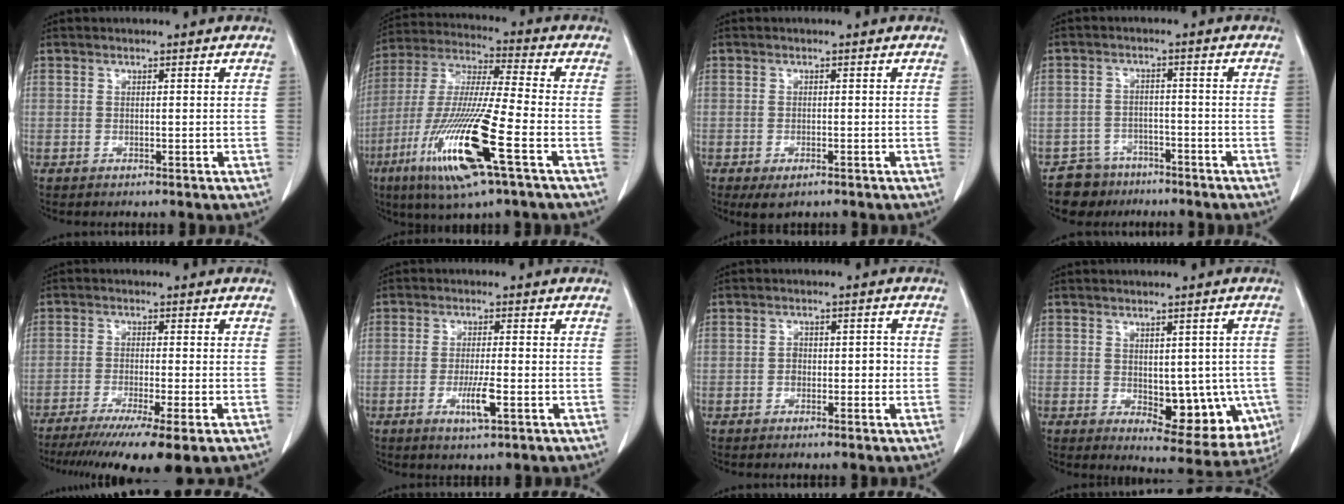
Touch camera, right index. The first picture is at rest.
{"total": 19.1, "force": [-7.6, 0.9, 17.5], "torque": [-0.383, -0.034, -0.145]}
{"total": 2.4, "force": [-1.3, 1.2, 1.6], "torque": [-0.027, -0.004, -0.011]}
{"total": 5.3, "force": [-3.8, 3.6, -0.7], "torque": [0.018, 0.013, -0.063]}
{"total": 14.1, "force": [-10.4, 0.3, 9.5], "torque": [-0.125, -0.037, -0.162]}
{"total": 4.6, "force": [-1.7, 0.3, 4.2], "torque": [-0.080, -0.008, -0.029]}
{"total": 2.7, "force": [-0.7, 1.7, 2.0], "torque": [-0.021, 0.011, -0.010]}
{"total": 9.4, "force": [-1.9, 5.0, 7.8], "torque": [-0.074, -0.001, -0.011]}